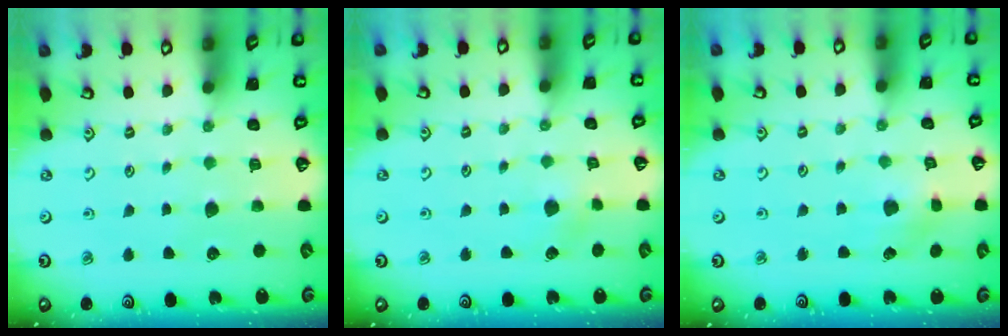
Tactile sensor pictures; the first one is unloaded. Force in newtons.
{"total": 3.0, "press": 3.0, "slide": 0.1}
{"total": 3.5, "press": 3.5, "slide": 0.2}